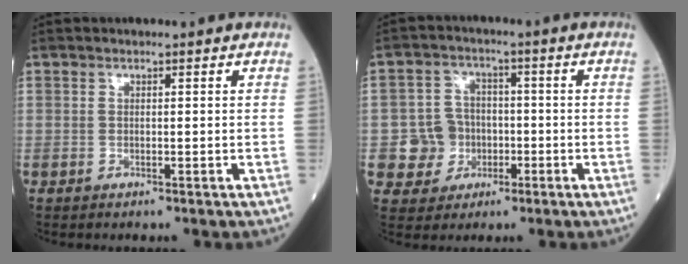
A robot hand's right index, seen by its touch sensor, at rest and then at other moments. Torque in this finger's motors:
{"motor_torque": [0.08, 0.03, 0.04, 0.02]}